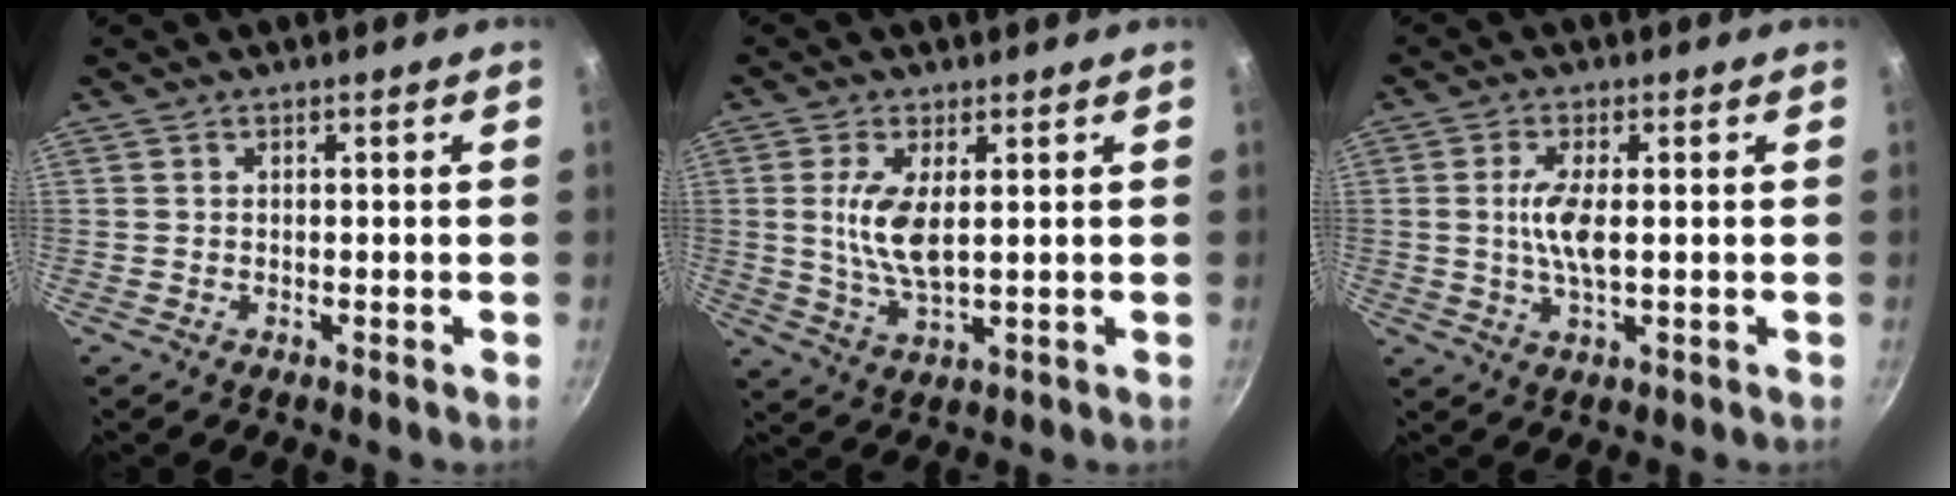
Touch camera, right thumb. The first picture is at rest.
{"total": 7.8, "force": [1.3, 3.1, 7.0], "torque": [-0.141, -0.008, 0.031]}
{"total": 6.1, "force": [0.4, 2.0, 5.7], "torque": [-0.123, -0.001, 0.007]}